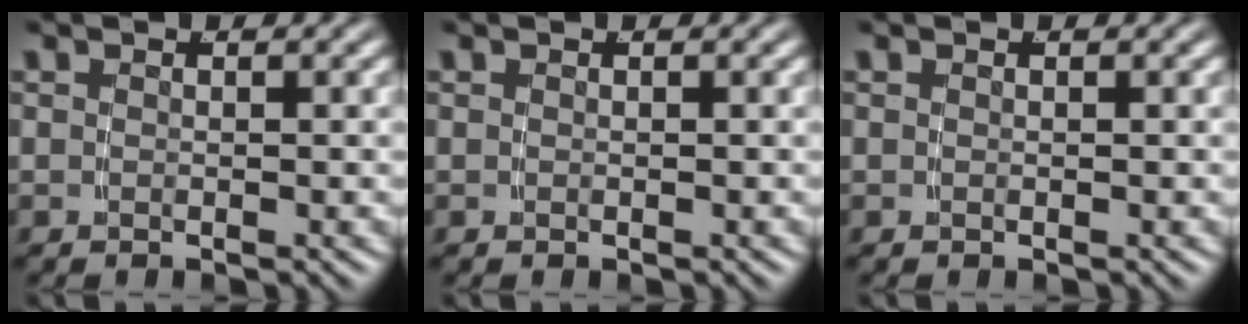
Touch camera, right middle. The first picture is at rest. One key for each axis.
{"total": 0.0}
{"total": 0.0}